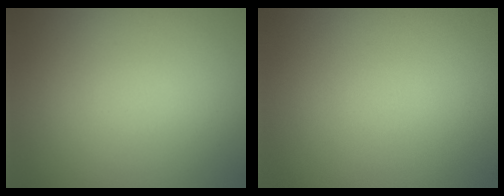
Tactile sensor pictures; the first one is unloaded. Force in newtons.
{"total": 0.0}